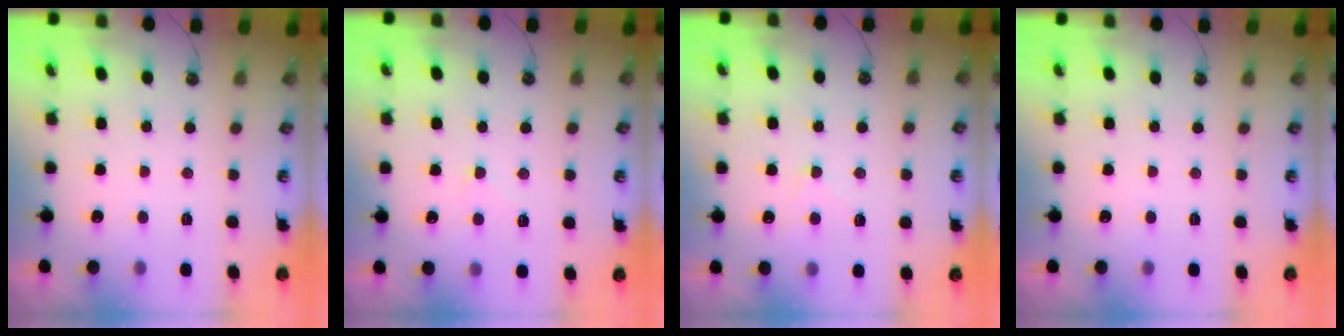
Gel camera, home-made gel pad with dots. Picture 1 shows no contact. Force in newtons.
{"total": 5.2, "press": 5.1, "slide": 0.5}
{"total": 0.6, "press": 0.3, "slide": 0.6}
{"total": 0.0}